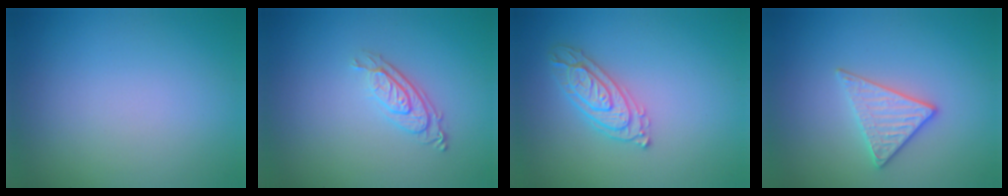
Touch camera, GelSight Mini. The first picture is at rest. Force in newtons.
{"total": 2.9, "press": 2.0, "slide": 2.0}
{"total": 3.0, "press": 2.9, "slide": 0.7}
{"total": 2.7, "press": 2.6, "slide": 1.0}